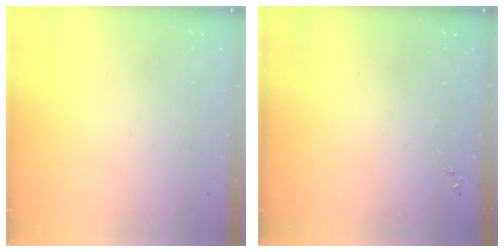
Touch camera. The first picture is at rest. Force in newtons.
{"total": 0.0}